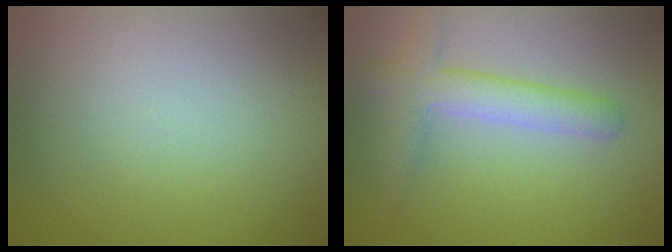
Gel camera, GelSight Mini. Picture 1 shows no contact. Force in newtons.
{"total": 3.4, "press": 3.4, "slide": 0.1}